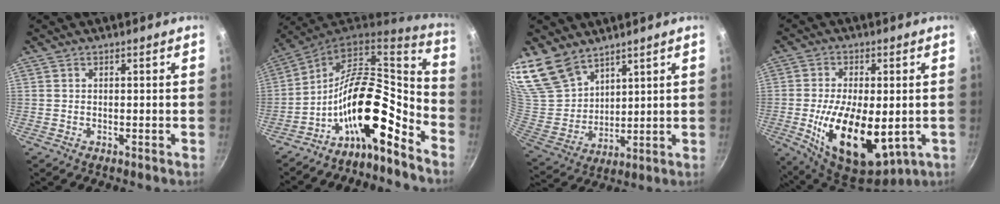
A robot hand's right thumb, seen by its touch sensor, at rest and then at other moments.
{"total": 15.0, "force": [-9.1, 6.0, 10.2], "torque": [-0.127, 0.095, -0.181]}
{"total": 14.9, "force": [11.2, 8.2, 5.6], "torque": [-0.097, -0.050, 0.244]}
{"total": 18.4, "force": [-2.9, 9.6, 15.4], "torque": [-0.253, -0.006, -0.033]}